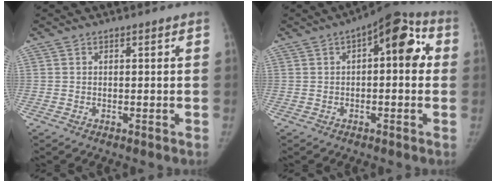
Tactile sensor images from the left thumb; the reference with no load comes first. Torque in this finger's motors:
{"motor_torque": [0.32, 0.18, 1.30, 0.27, 0.23]}